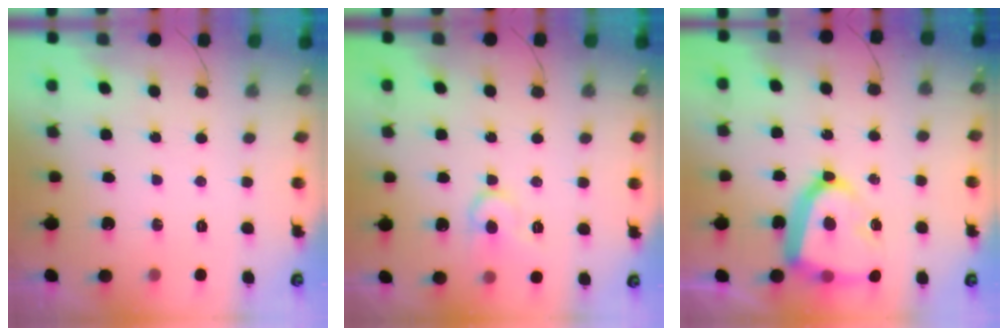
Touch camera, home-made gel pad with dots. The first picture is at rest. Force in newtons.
{"total": 10.1, "press": 10.1, "slide": 1.0}
{"total": 16.9, "press": 16.8, "slide": 1.5}